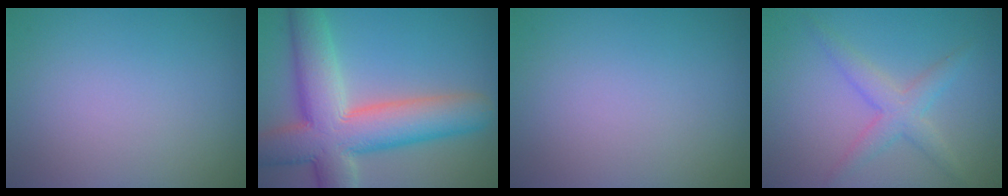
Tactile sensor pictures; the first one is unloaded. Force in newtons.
{"total": 11.0, "press": 11.0, "slide": 0.8}
{"total": 0.0}
{"total": 2.9, "press": 2.9, "slide": 0.1}